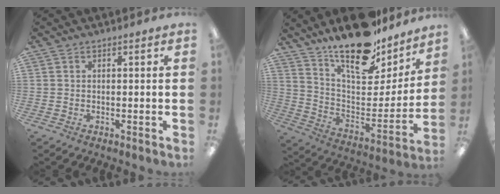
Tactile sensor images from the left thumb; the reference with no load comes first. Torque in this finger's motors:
{"motor_torque": [2.11, 2.11, 1.43, -1.34, 0.11]}